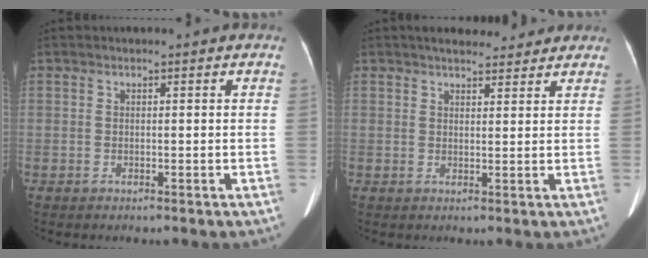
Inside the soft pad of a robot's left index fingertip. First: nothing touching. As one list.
[{"total": 7.2, "force": [6.3, 2.2, 2.7], "torque": [-0.033, 0.019, 0.085]}]